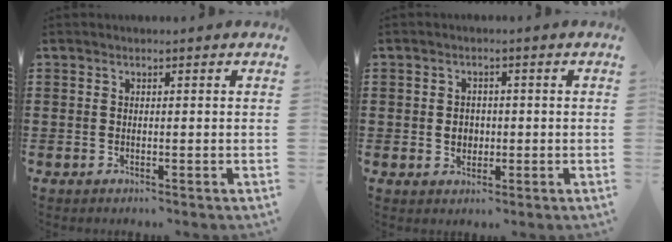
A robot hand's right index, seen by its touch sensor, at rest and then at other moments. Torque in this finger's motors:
{"motor_torque": [1.09, 1.04, 0.24, 0.04]}